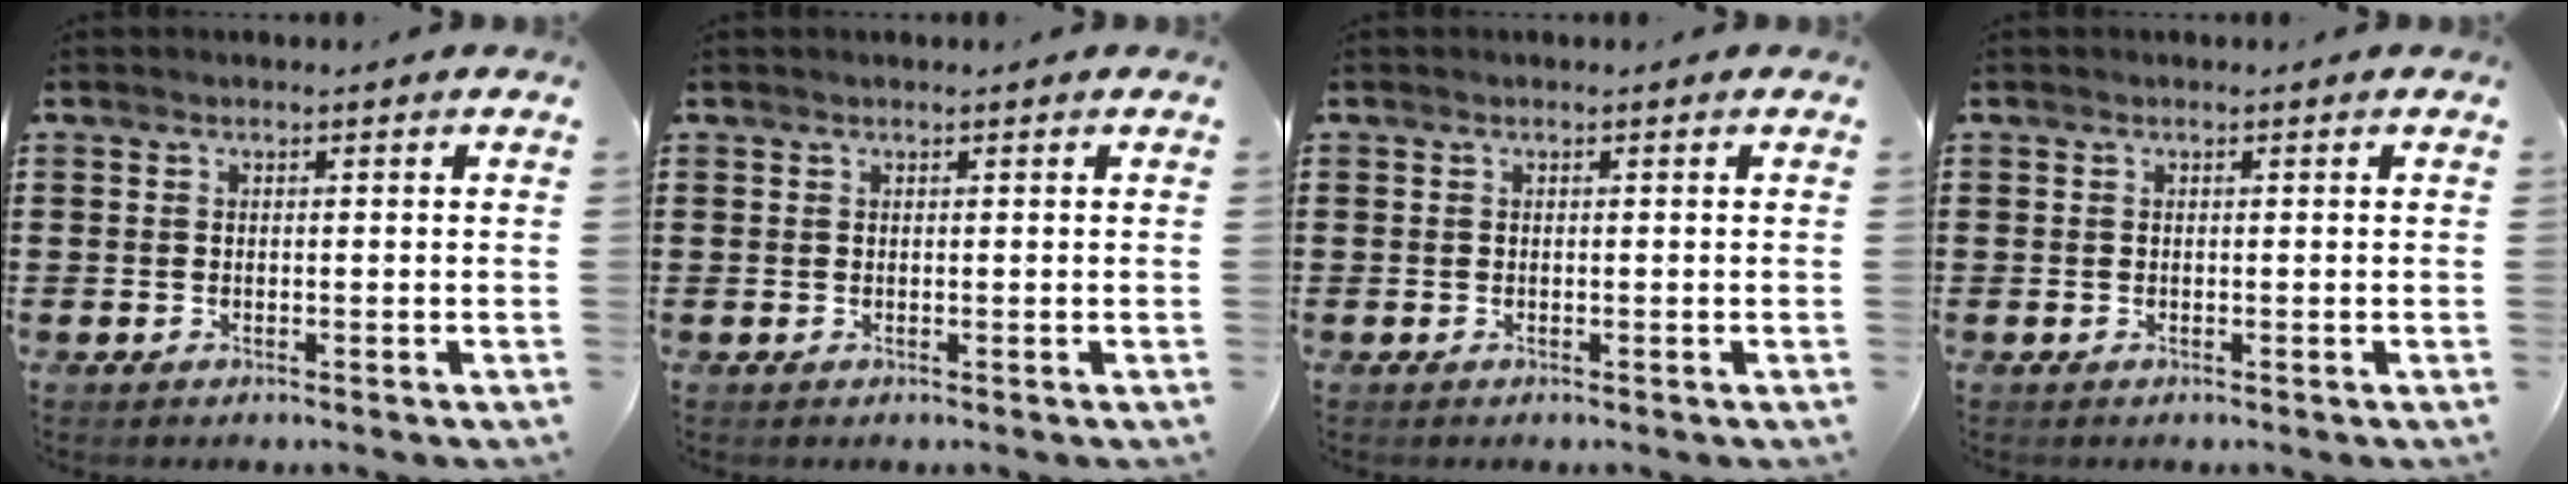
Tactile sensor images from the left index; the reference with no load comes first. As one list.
[{"total": 0.0}, {"total": 0.0}, {"total": 0.0}]